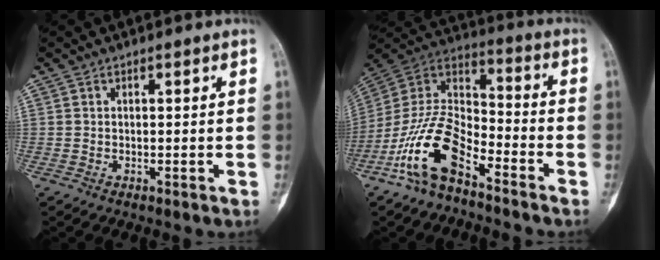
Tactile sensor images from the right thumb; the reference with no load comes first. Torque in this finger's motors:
{"motor_torque": [0.22, 0.26, 1.80, -0.97, 0.52]}